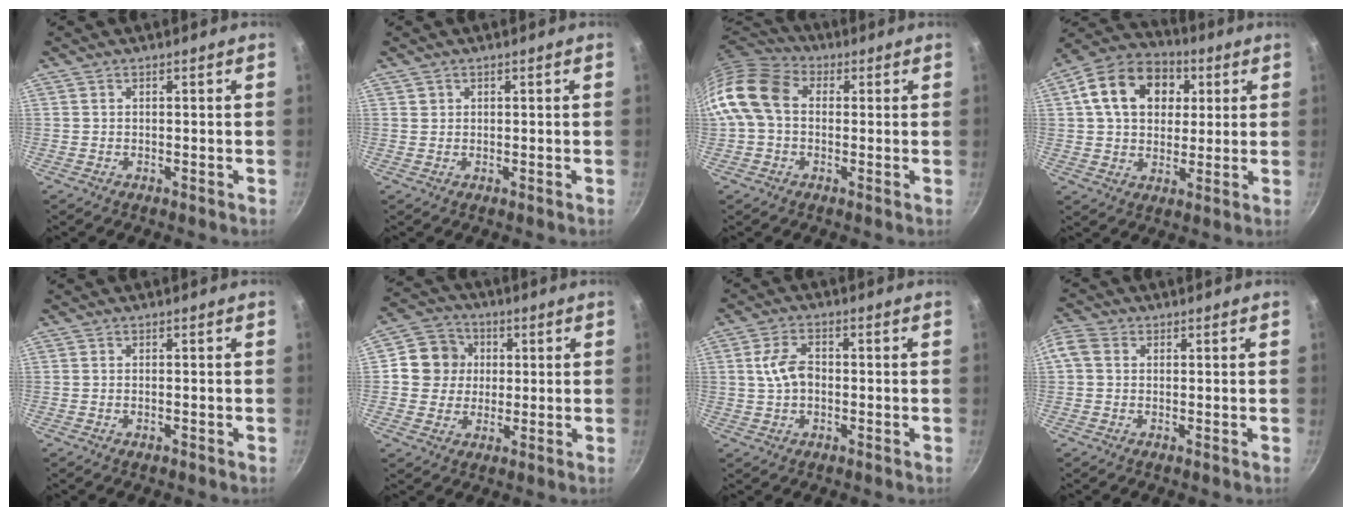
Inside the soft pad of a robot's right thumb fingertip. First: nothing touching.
{"total": 0.8, "force": [0.4, 0.7, 0.1], "torque": [0.007, 0.006, 0.005]}
{"total": 12.5, "force": [0.8, 9.2, 8.4], "torque": [-0.144, 0.028, -0.007]}
{"total": 16.3, "force": [4.5, 12.1, 9.9], "torque": [-0.145, 0.018, 0.063]}
{"total": 0.6, "force": [-0.3, 0.2, 0.5], "torque": [-0.009, 0.003, -0.007]}
{"total": 8.9, "force": [1.2, 8.3, 3.0], "torque": [-0.014, 0.013, 0.007]}
{"total": 5.8, "force": [0.0, 3.7, 4.4], "torque": [-0.079, 0.019, -0.004]}
{"total": 4.5, "force": [0.7, 3.7, 2.6], "torque": [-0.060, 0.016, 0.001]}